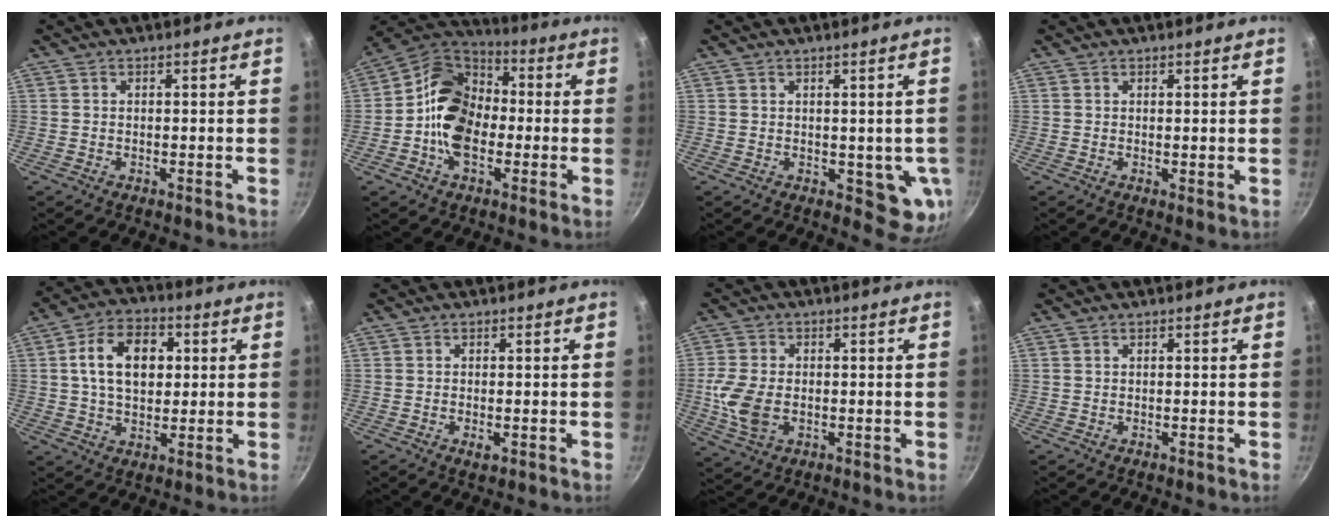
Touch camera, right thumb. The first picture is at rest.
{"total": 15.4, "force": [-1.4, 11.1, 10.6], "torque": [-0.148, 0.034, -0.047]}
{"total": 6.8, "force": [-0.1, 3.9, 5.6], "torque": [-0.046, -0.012, 0.005]}
{"total": 0.8, "force": [0.5, 0.3, 0.5], "torque": [-0.004, -0.011, 0.005]}
{"total": 12.6, "force": [2.3, 8.5, 8.9], "torque": [-0.125, 0.011, 0.030]}
{"total": 1.5, "force": [-0.5, 0.6, 1.3], "torque": [-0.022, -0.003, -0.007]}
{"total": 8.5, "force": [-0.9, 5.7, 6.3], "torque": [-0.131, 0.000, -0.014]}
{"total": 0.0}